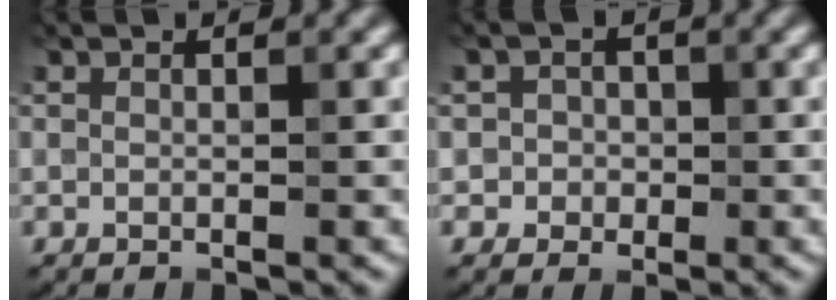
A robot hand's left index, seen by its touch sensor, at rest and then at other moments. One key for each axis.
{"total": 2.0, "fx": -0.1, "fy": 2.0, "fz": 0.4, "tx": 0.014, "ty": -0.004, "tz": -0.012}